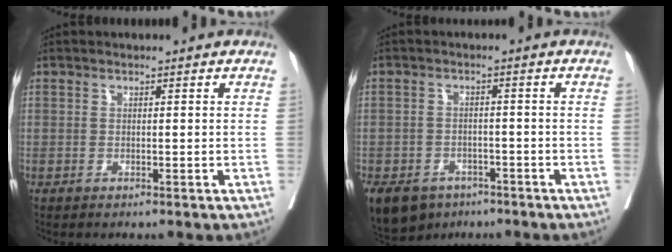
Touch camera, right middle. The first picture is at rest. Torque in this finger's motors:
{"motor_torque": [1.16, -0.97, 0.44, 0.09]}